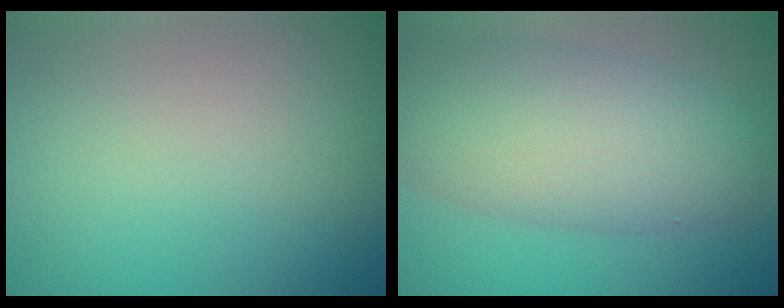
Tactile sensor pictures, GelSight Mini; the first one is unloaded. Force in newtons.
{"total": 8.5, "press": 8.5, "slide": 0.6}